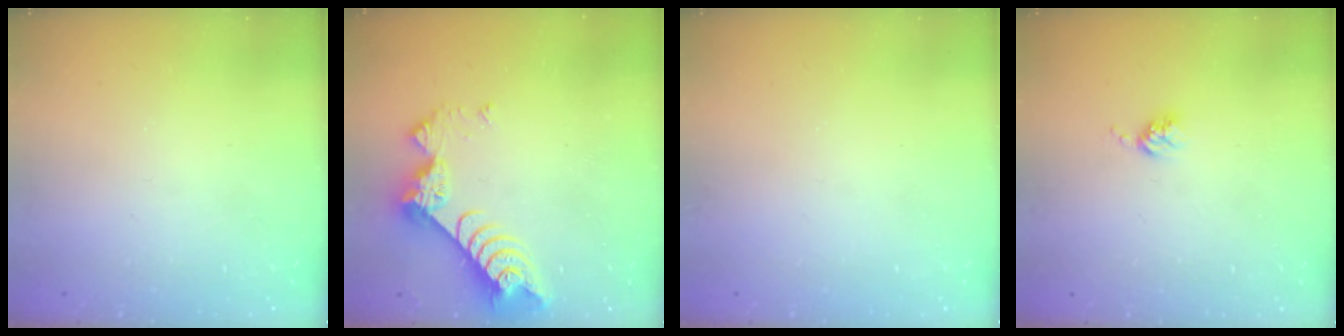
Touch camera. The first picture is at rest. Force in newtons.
{"total": 8.6, "press": 8.6, "slide": 0.8}
{"total": 0.0}
{"total": 4.6, "press": 4.5, "slide": 0.6}